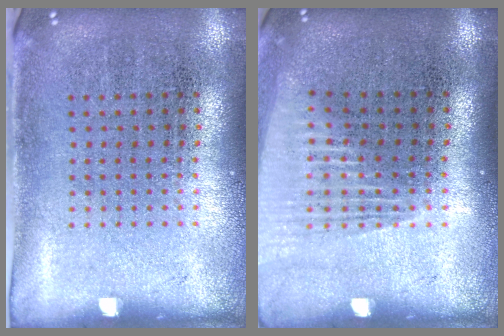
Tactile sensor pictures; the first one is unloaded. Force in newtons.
{"total": 1.4, "press": 1.3, "slide": 0.6}